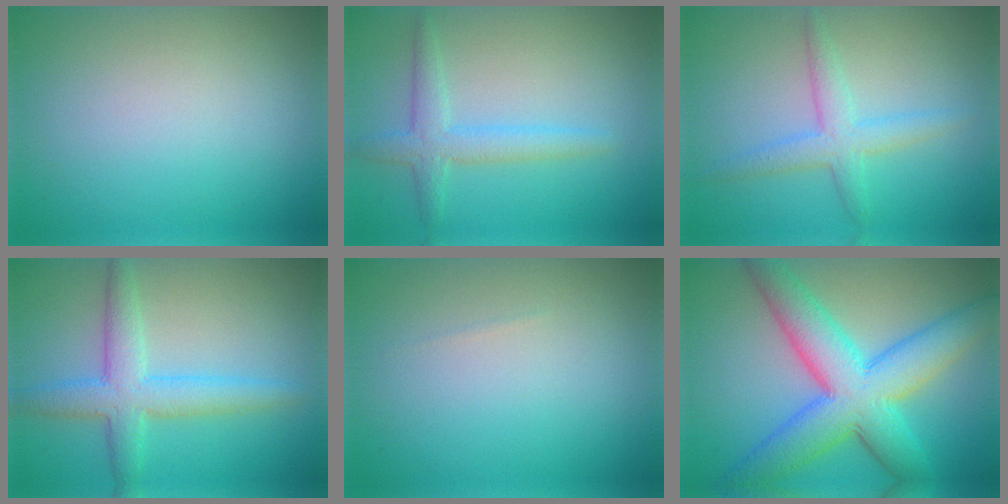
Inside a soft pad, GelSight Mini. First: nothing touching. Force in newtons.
{"total": 2.8, "press": 2.8, "slide": 0.1}
{"total": 2.9, "press": 2.9, "slide": 0.2}
{"total": 4.5, "press": 4.5, "slide": 0.2}
{"total": 0.0}
{"total": 9.8, "press": 9.8, "slide": 0.2}